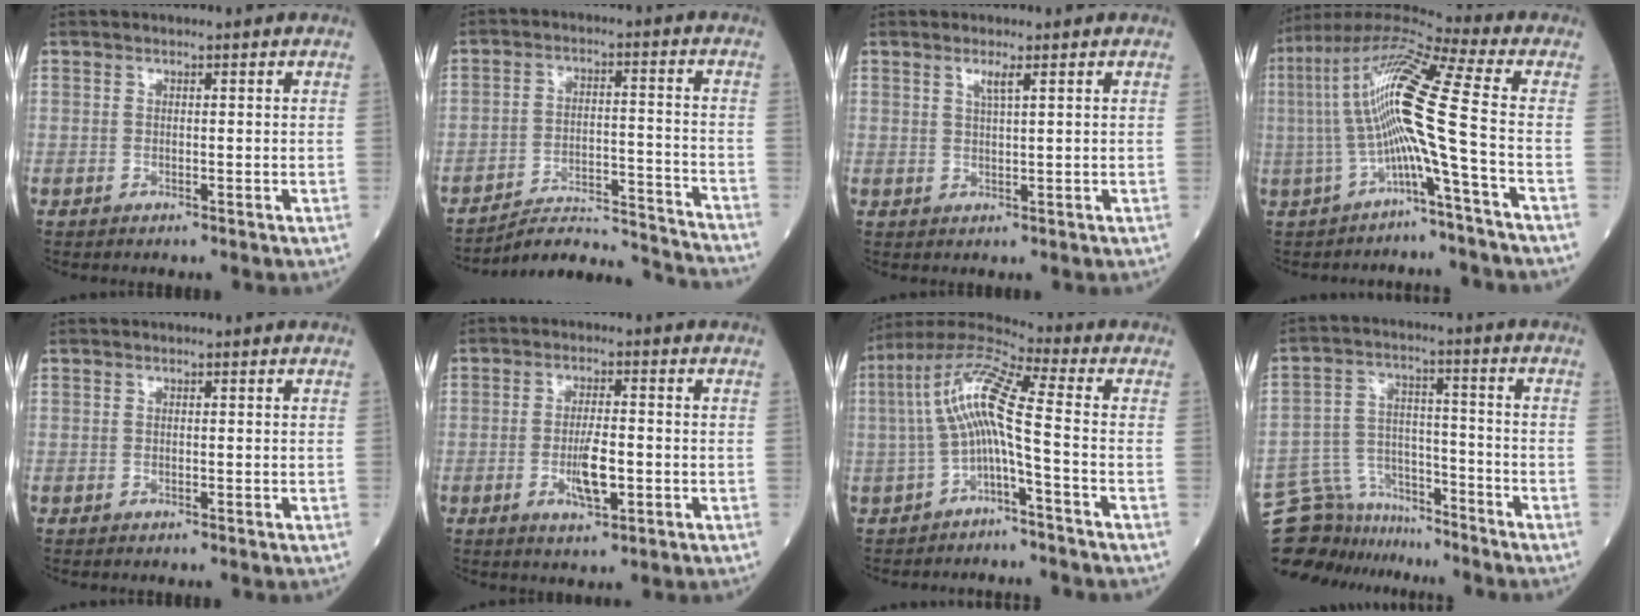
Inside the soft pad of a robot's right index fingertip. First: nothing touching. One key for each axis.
{"total": 14.4, "fx": -14.2, "fy": -0.7, "fz": 1.6, "tx": -0.013, "ty": 0.021, "tz": -0.210}
{"total": 1.7, "fx": 1.0, "fy": -0.2, "fz": 1.4, "tx": -0.035, "ty": -0.002, "tz": 0.020}
{"total": 12.8, "fx": -2.1, "fy": -1.6, "fz": 12.5, "tx": -0.249, "ty": 0.029, "tz": -0.050}
{"total": 0.0}
{"total": 5.6, "fx": -1.5, "fy": 1.3, "fz": 5.2, "tx": -0.100, "ty": -0.005, "tz": -0.023}
{"total": 9.7, "fx": -1.4, "fy": 0.6, "fz": 9.6, "tx": -0.196, "ty": 0.037, "tz": -0.033}
{"total": 12.3, "fx": -11.5, "fy": 4.4, "fz": 0.9, "tx": -0.024, "ty": 0.041, "tz": -0.199}